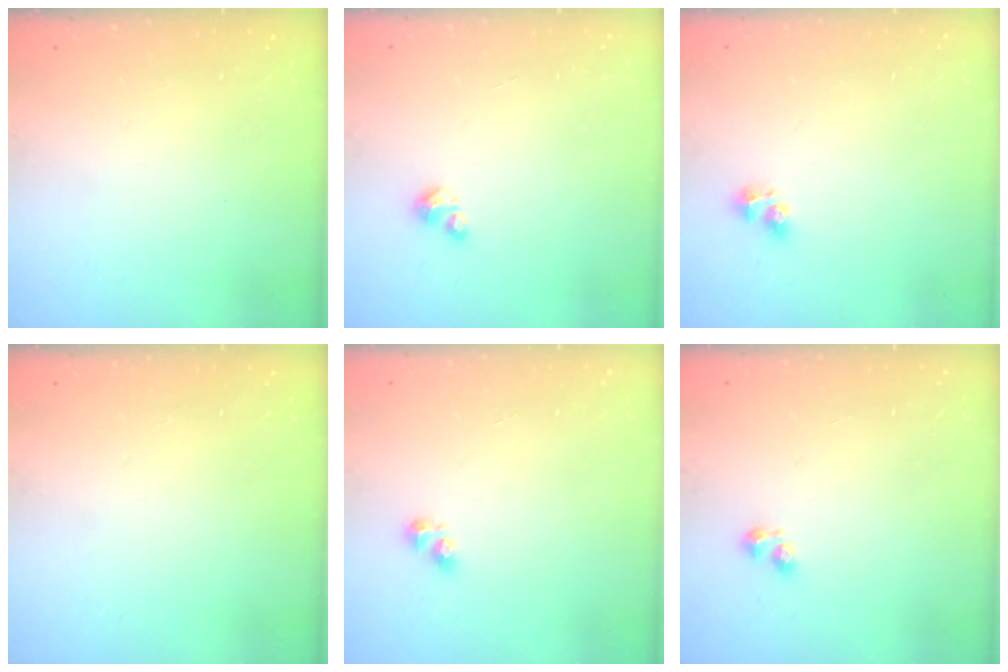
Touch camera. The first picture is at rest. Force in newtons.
{"total": 2.5, "press": 2.5, "slide": 0.3}
{"total": 5.0, "press": 5.0, "slide": 0.4}
{"total": 0.0}
{"total": 3.5, "press": 3.5, "slide": 0.4}
{"total": 2.5, "press": 2.3, "slide": 0.9}